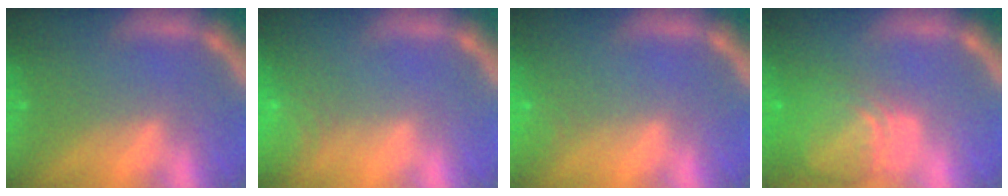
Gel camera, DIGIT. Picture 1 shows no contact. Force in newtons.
{"total": 4.0}
{"total": 1.4}
{"total": 8.5}